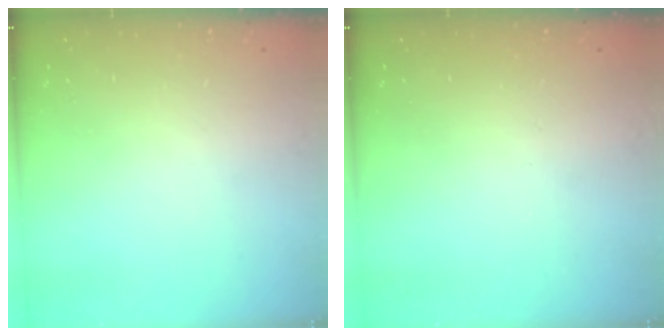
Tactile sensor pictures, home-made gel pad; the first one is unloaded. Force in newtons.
{"total": 0.0}